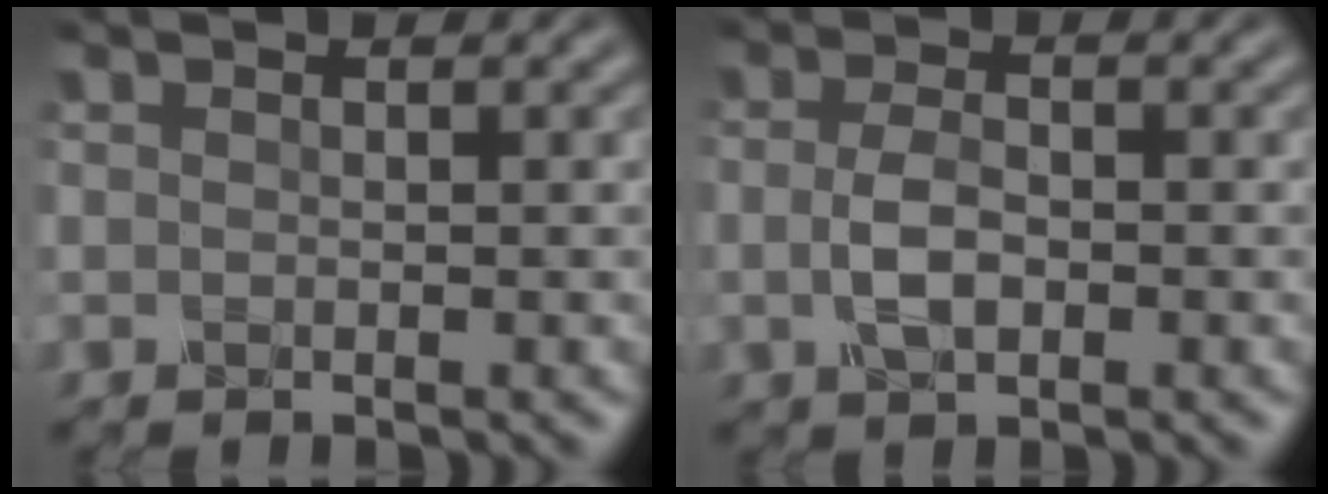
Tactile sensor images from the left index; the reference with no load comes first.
{"total": 2.8, "force": [-0.4, 1.5, 2.4], "torque": [-0.052, -0.001, -0.009]}